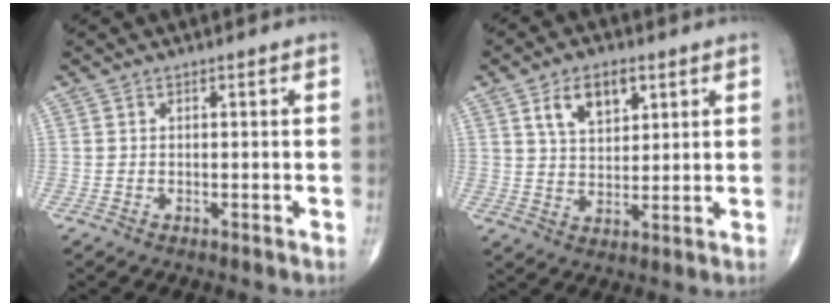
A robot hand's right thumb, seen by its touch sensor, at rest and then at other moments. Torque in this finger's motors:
{"motor_torque": [-0.76, 0.83, 0.65, 0.47, 0.04]}